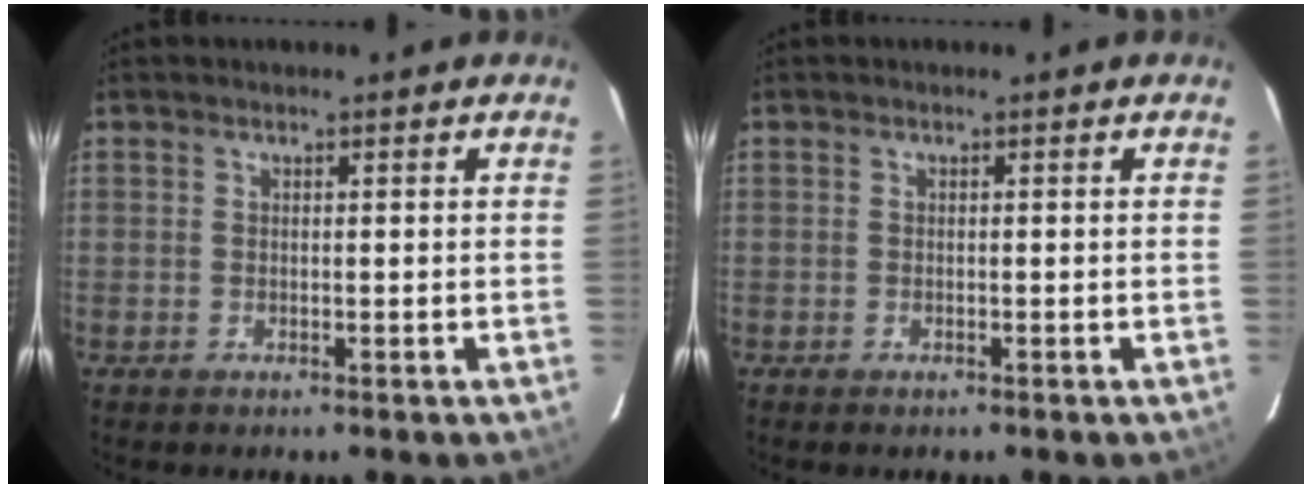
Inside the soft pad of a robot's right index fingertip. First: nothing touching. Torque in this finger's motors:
{"motor_torque": [0.00, 0.09, -0.02, 0.01]}